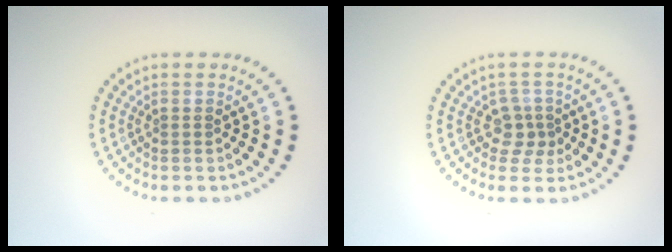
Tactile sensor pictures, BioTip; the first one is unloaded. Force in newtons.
{"total": 2.1, "press": 1.7, "slide": 1.2}